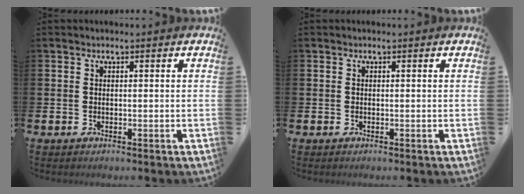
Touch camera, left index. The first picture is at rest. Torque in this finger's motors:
{"motor_torque": [0.01, 0.13, -0.02, -0.01]}